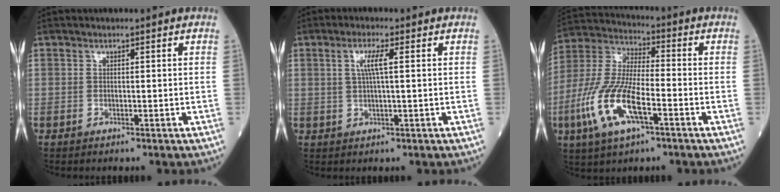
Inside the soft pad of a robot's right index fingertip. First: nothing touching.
{"total": 3.5, "force": [0.9, 0.0, 3.4], "torque": [-0.071, 0.003, 0.018]}
{"total": 14.0, "force": [-5.2, 4.4, 12.2], "torque": [-0.272, -0.006, -0.099]}